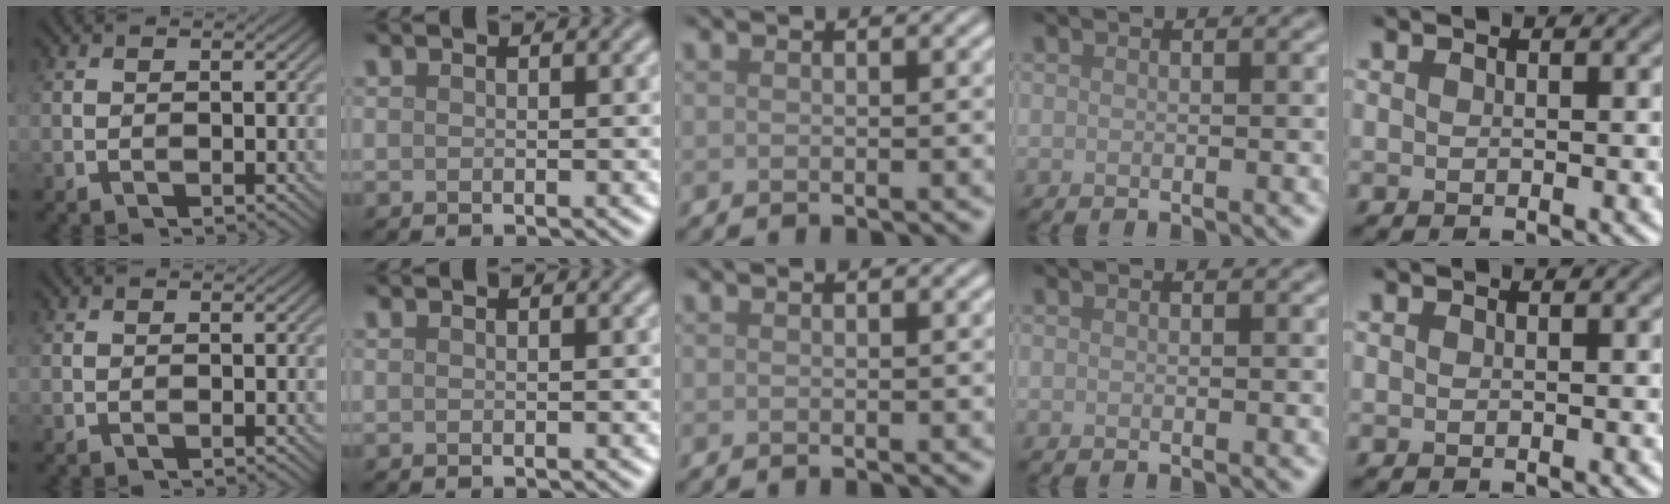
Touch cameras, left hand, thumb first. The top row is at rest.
{}